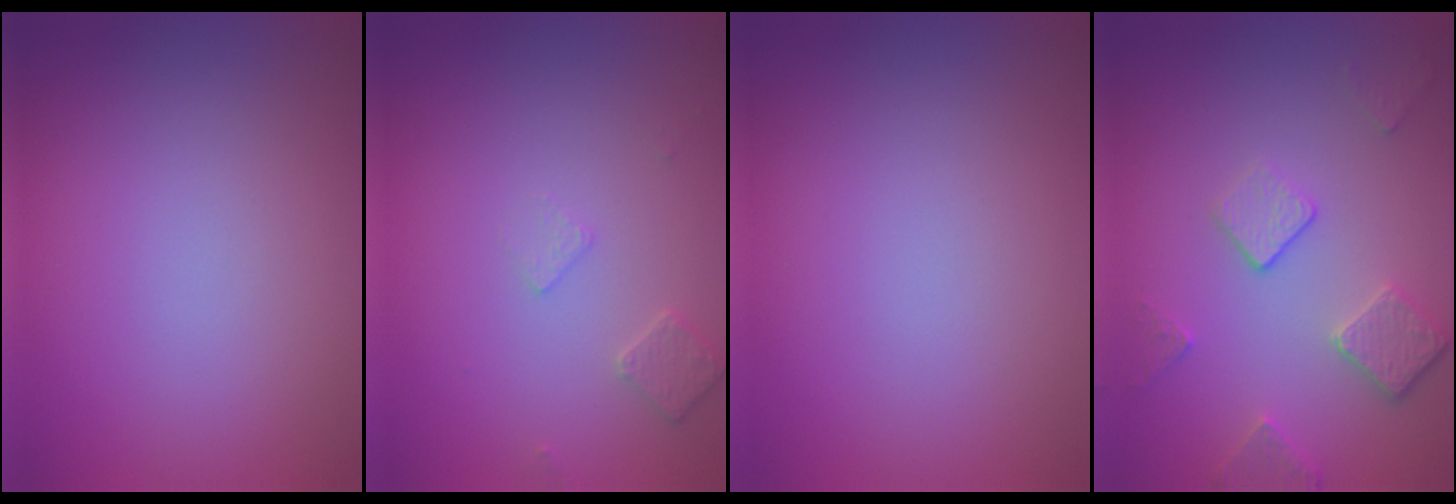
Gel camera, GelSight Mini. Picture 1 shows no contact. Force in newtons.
{"total": 1.5, "press": 1.4, "slide": 0.3}
{"total": 0.0}
{"total": 3.8, "press": 2.9, "slide": 2.4}